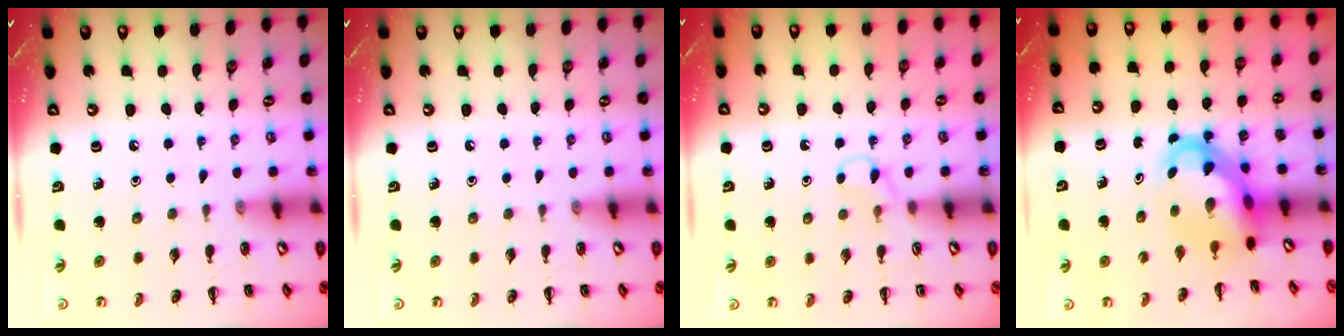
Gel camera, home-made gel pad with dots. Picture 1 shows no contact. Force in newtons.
{"total": 0.0}
{"total": 4.1, "press": 3.9, "slide": 1.4}
{"total": 5.2, "press": 5.0, "slide": 1.4}